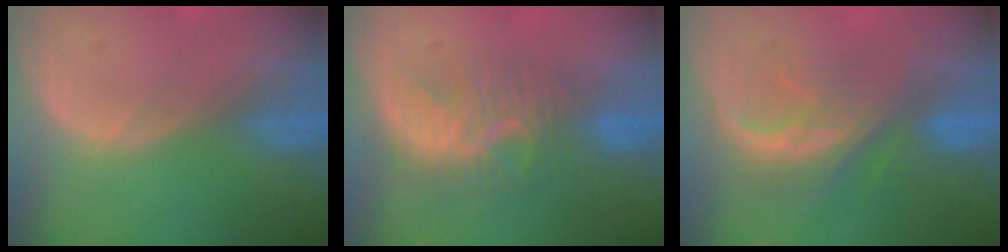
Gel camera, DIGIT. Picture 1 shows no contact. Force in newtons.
{"total": 7.9, "press": 7.6, "slide": 1.9}
{"total": 8.1, "press": 7.7, "slide": 2.5}